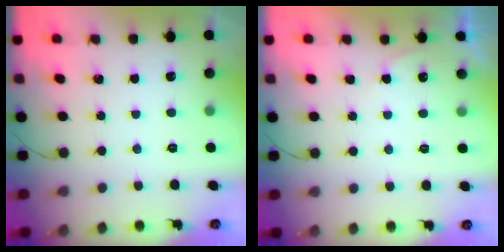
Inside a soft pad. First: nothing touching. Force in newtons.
{"total": 3.8, "press": 3.3, "slide": 1.9}